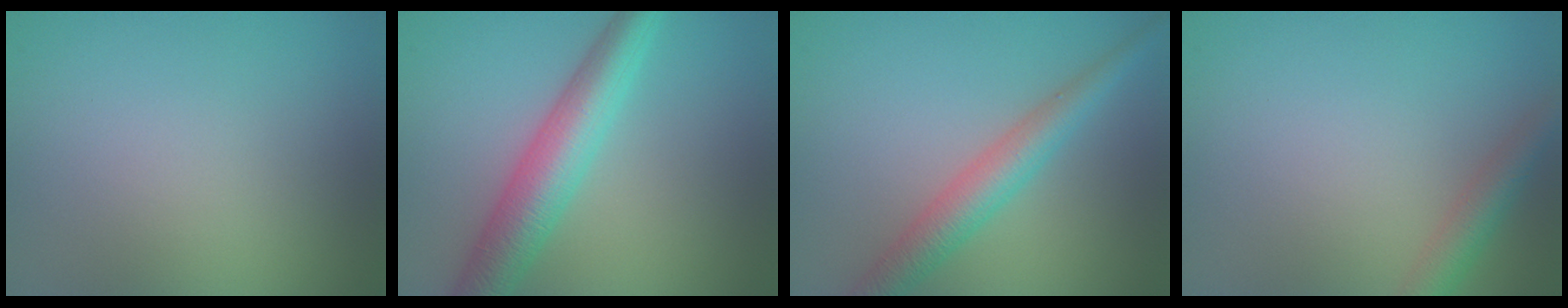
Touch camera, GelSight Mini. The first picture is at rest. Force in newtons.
{"total": 6.0, "press": 6.0, "slide": 0.0}
{"total": 4.0, "press": 4.0, "slide": 0.1}
{"total": 2.8, "press": 2.8, "slide": 0.1}